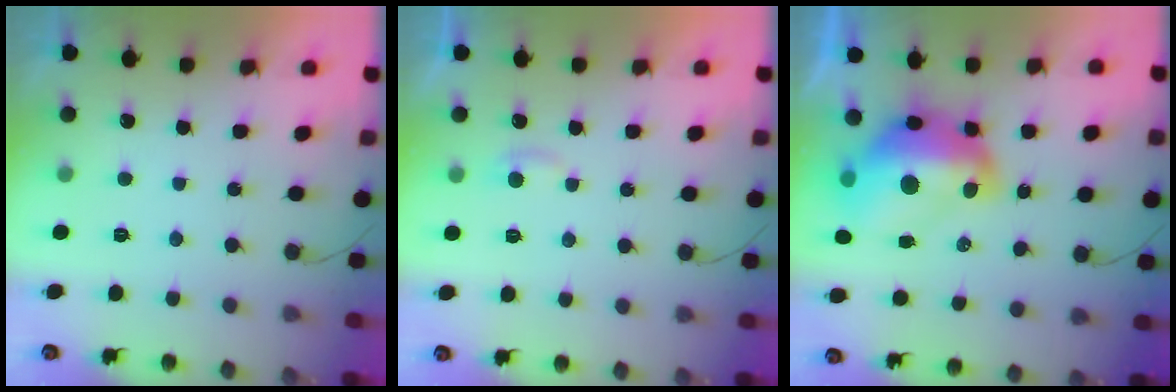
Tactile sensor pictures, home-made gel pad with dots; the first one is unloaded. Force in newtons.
{"total": 2.8, "press": 2.8, "slide": 0.4}
{"total": 18.1, "press": 18.0, "slide": 1.6}